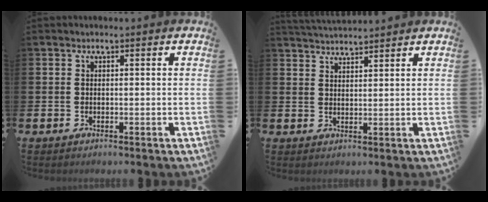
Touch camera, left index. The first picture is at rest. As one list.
[{"total": 3.2, "force": [3.2, 0.1, 0.1], "torque": [-0.010, -0.016, 0.060]}]